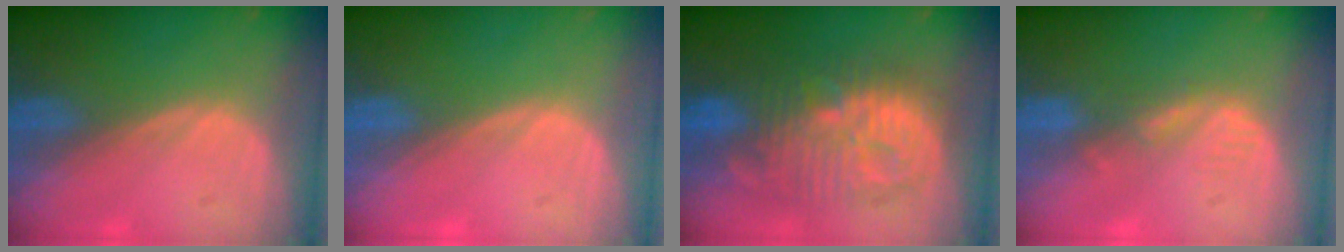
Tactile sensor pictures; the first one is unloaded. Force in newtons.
{"total": 0.0}
{"total": 11.6, "press": 11.5, "slide": 0.8}
{"total": 2.0, "press": 2.0, "slide": 0.3}